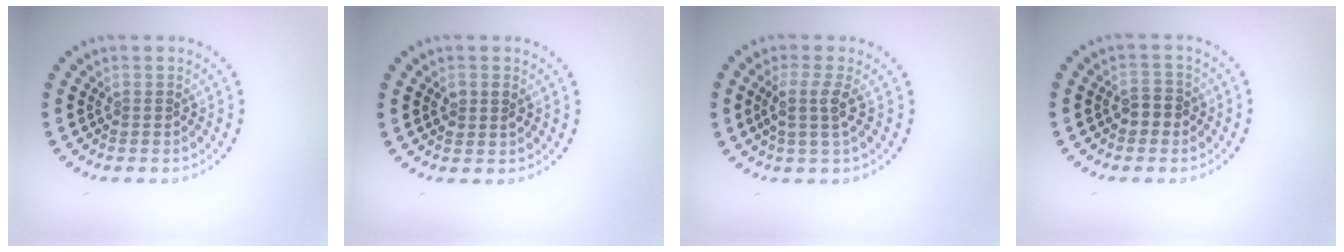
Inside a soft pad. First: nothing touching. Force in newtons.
{"total": 1.4, "press": 1.4, "slide": 0.2}
{"total": 2.2, "press": 1.9, "slide": 1.2}
{"total": 1.8, "press": 1.8, "slide": 0.5}